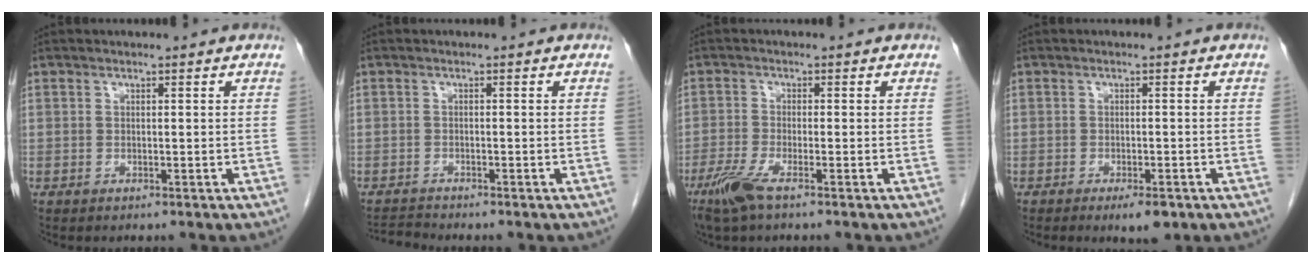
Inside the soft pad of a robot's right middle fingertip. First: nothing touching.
{"total": 1.8, "force": [-1.7, -0.6, -0.3], "torque": [0.003, -0.015, -0.031]}
{"total": 4.6, "force": [-3.0, 0.5, 3.5], "torque": [-0.080, -0.013, -0.061]}
{"total": 3.2, "force": [-1.9, 1.0, 2.4], "torque": [-0.035, -0.002, -0.022]}